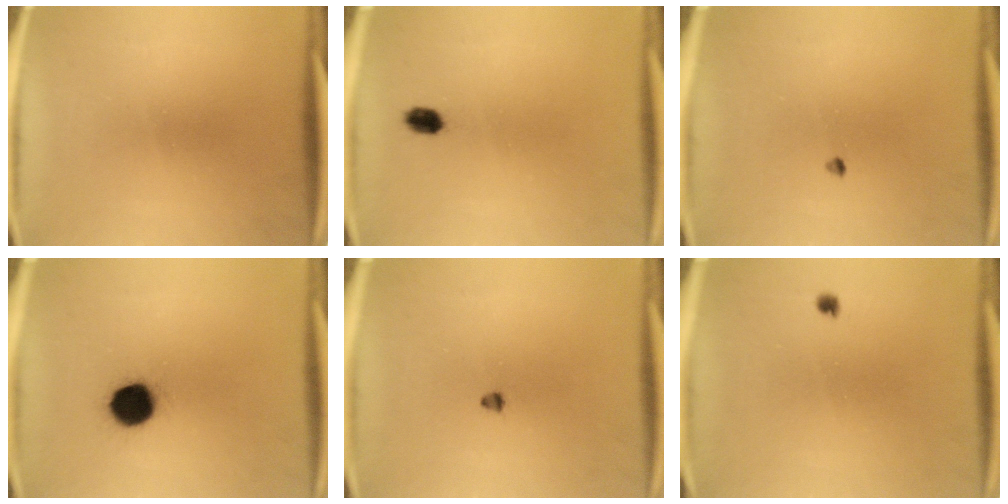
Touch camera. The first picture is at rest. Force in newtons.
{"total": 2.4}
{"total": 0.7}
{"total": 10.4}
{"total": 1.1}
{"total": 1.0}